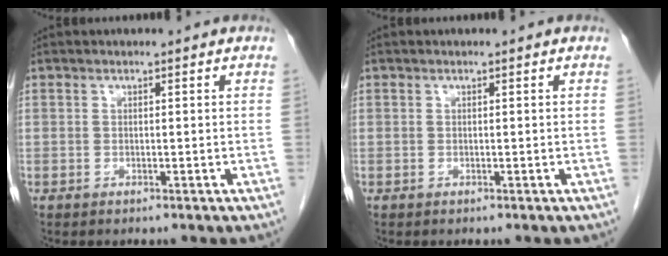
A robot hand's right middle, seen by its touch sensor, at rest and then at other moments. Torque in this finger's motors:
{"motor_torque": [-0.03, 0.03, 0.00, -0.01]}